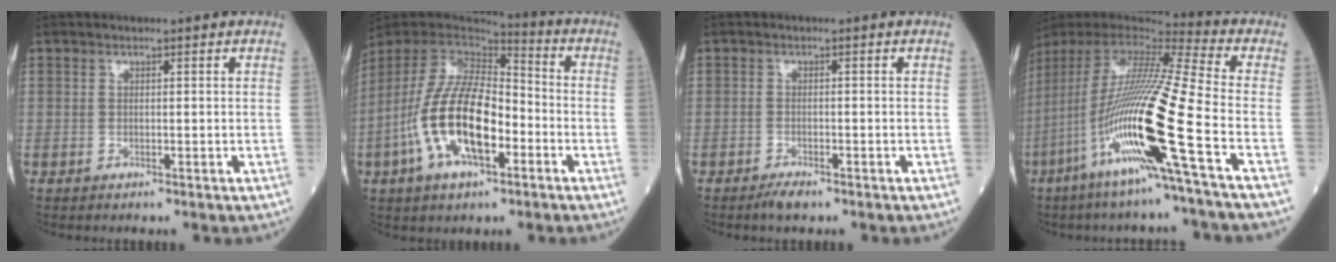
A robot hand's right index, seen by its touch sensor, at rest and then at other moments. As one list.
[{"total": 16.3, "force": [-4.9, 6.3, 14.2], "torque": [-0.306, 0.002, -0.088]}, {"total": 2.0, "force": [-1.6, 0.5, 1.1], "torque": [-0.027, -0.004, -0.024]}, {"total": 21.8, "force": [-7.7, -0.9, 20.4], "torque": [-0.428, -0.039, -0.161]}]